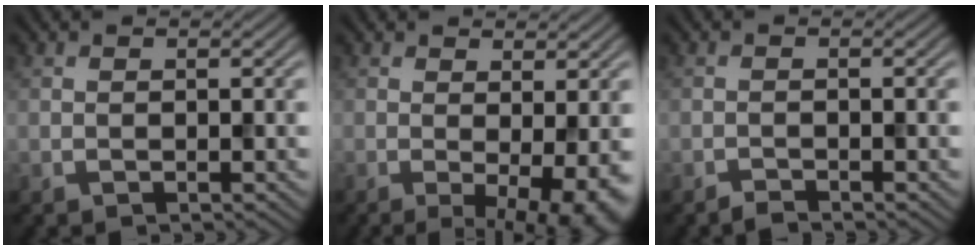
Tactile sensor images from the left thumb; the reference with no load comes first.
{"total": 6.1, "force": [-0.8, 1.4, 5.9], "torque": [-0.083, -0.010, -0.006]}
{"total": 1.0, "force": [-0.9, 0.0, 0.2], "torque": [-0.003, 0.003, -0.021]}